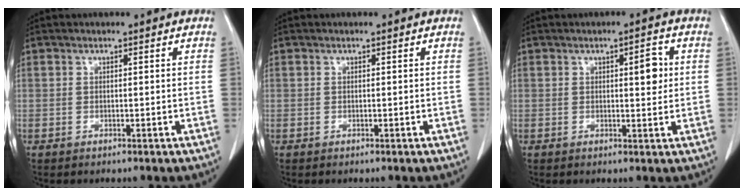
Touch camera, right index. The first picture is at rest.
{"total": 0.0}
{"total": 3.5, "force": [0.8, 1.1, 3.2], "torque": [-0.044, 0.001, 0.009]}